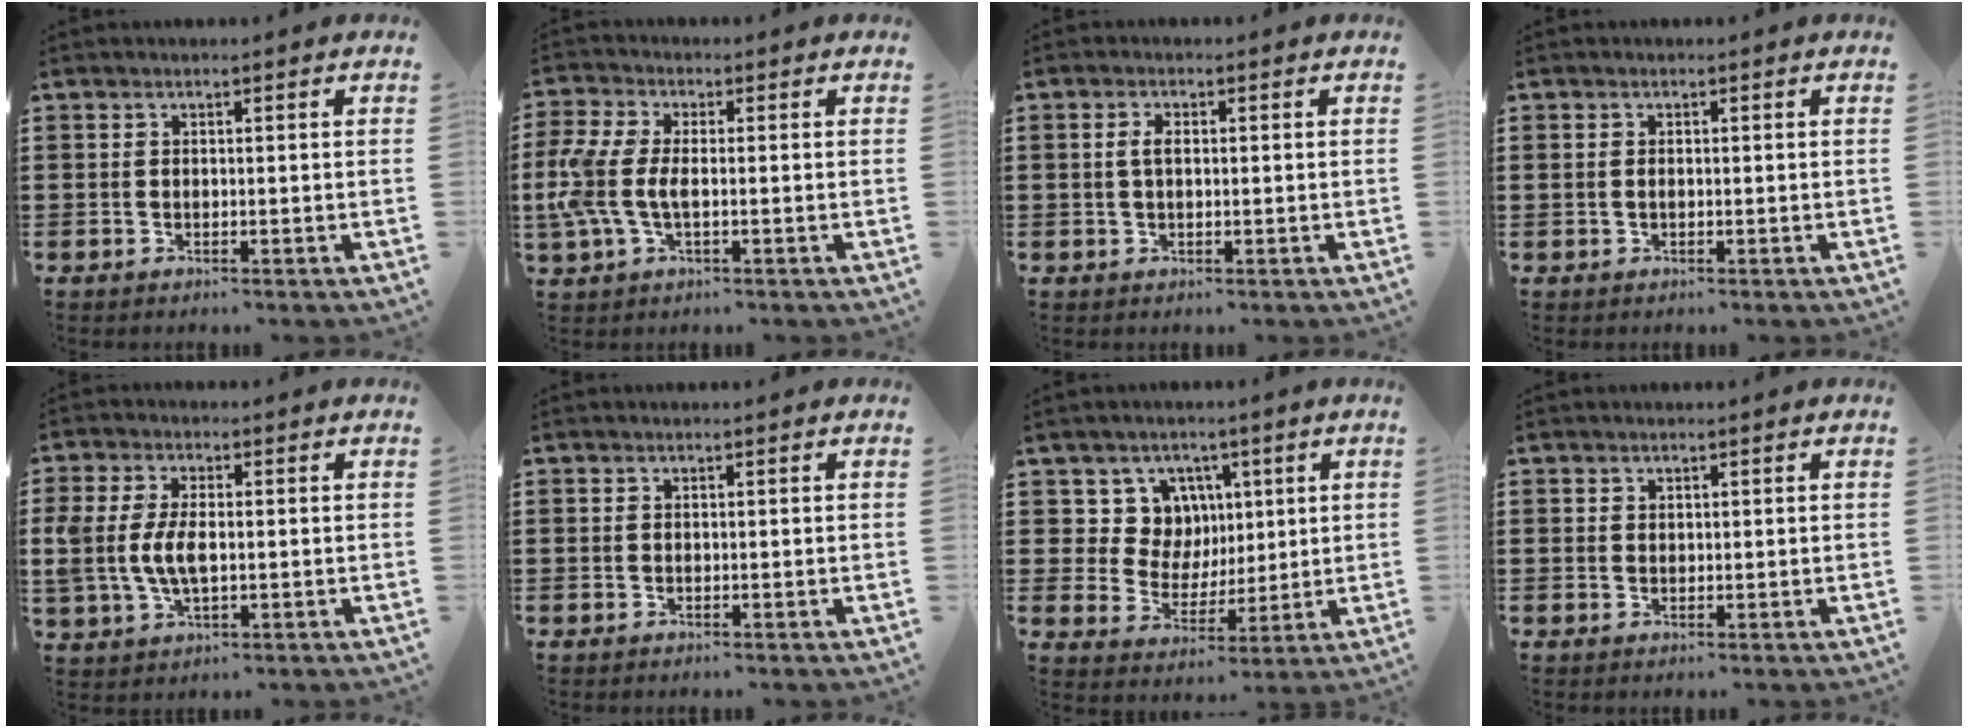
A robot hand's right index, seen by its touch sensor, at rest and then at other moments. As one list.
[{"total": 6.4, "force": [-1.0, 3.1, 5.4], "torque": [-0.146, -0.008, -0.029]}, {"total": 2.2, "force": [0.2, 1.0, 1.9], "torque": [-0.040, 0.005, 0.002]}, {"total": 0.6, "force": [0.0, 0.3, 0.5], "torque": [-0.011, 0.001, -0.001]}, {"total": 6.0, "force": [0.0, 3.1, 5.1], "torque": [-0.126, -0.001, -0.008]}, {"total": 0.0}, {"total": 8.1, "force": [2.7, 7.4, 1.8], "torque": [-0.060, -0.003, 0.053]}, {"total": 0.7, "force": [0.5, 0.5, 0.1], "torque": [-0.004, 0.001, 0.011]}]